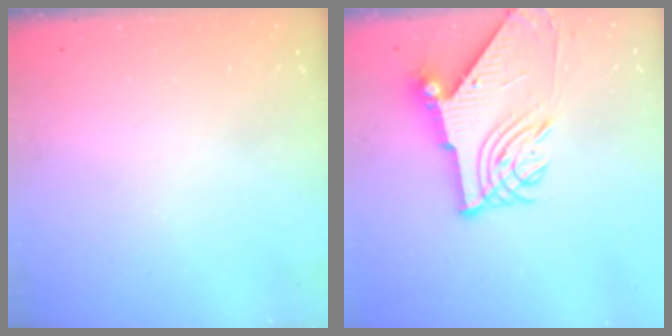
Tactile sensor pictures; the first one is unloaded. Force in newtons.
{"total": 8.8, "press": 8.7, "slide": 1.1}